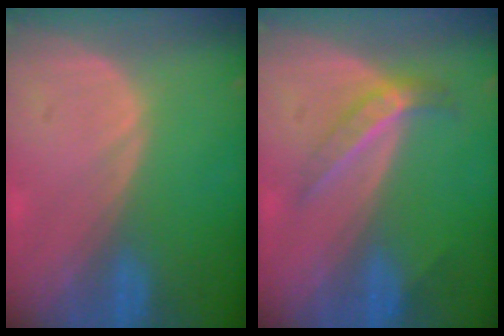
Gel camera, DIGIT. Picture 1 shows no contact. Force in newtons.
{"total": 4.5, "press": 3.9, "slide": 2.1}